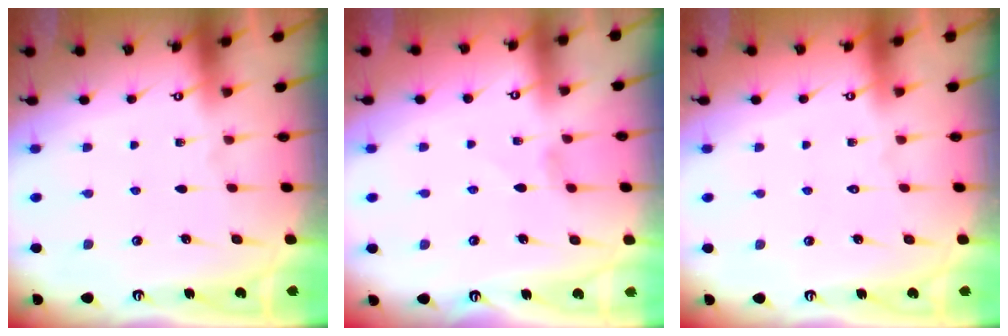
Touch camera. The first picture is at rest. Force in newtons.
{"total": 2.1, "press": 2.0, "slide": 0.3}
{"total": 1.5, "press": 1.5, "slide": 0.1}